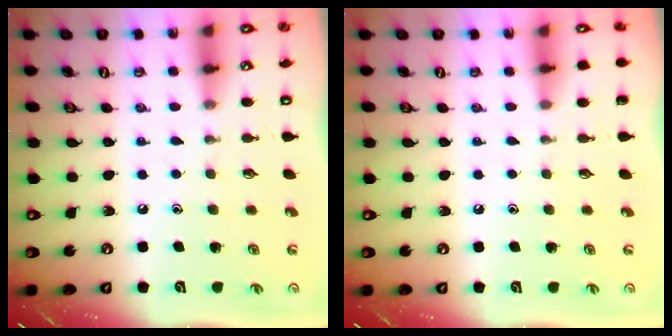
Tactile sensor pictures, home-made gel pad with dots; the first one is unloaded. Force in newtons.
{"total": 0.0}